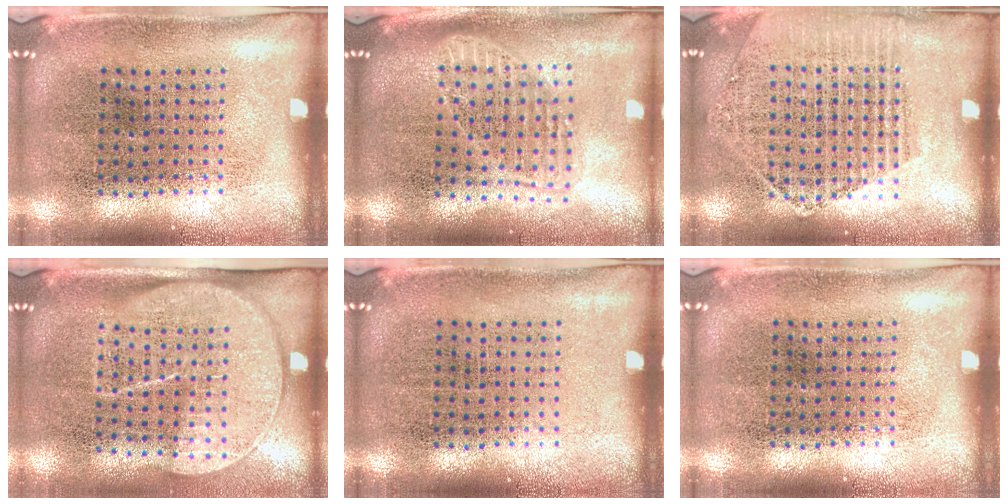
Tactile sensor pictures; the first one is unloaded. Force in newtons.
{"total": 1.7, "press": 1.5, "slide": 0.9}
{"total": 1.6, "press": 1.5, "slide": 0.4}
{"total": 1.8, "press": 1.5, "slide": 1.0}
{"total": 0.0}
{"total": 0.0}